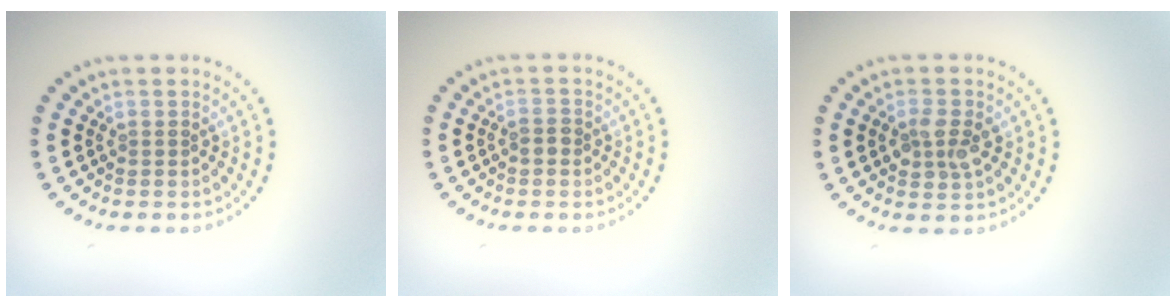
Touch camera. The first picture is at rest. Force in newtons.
{"total": 1.2, "press": 1.1, "slide": 0.4}
{"total": 2.4, "press": 2.4, "slide": 0.1}